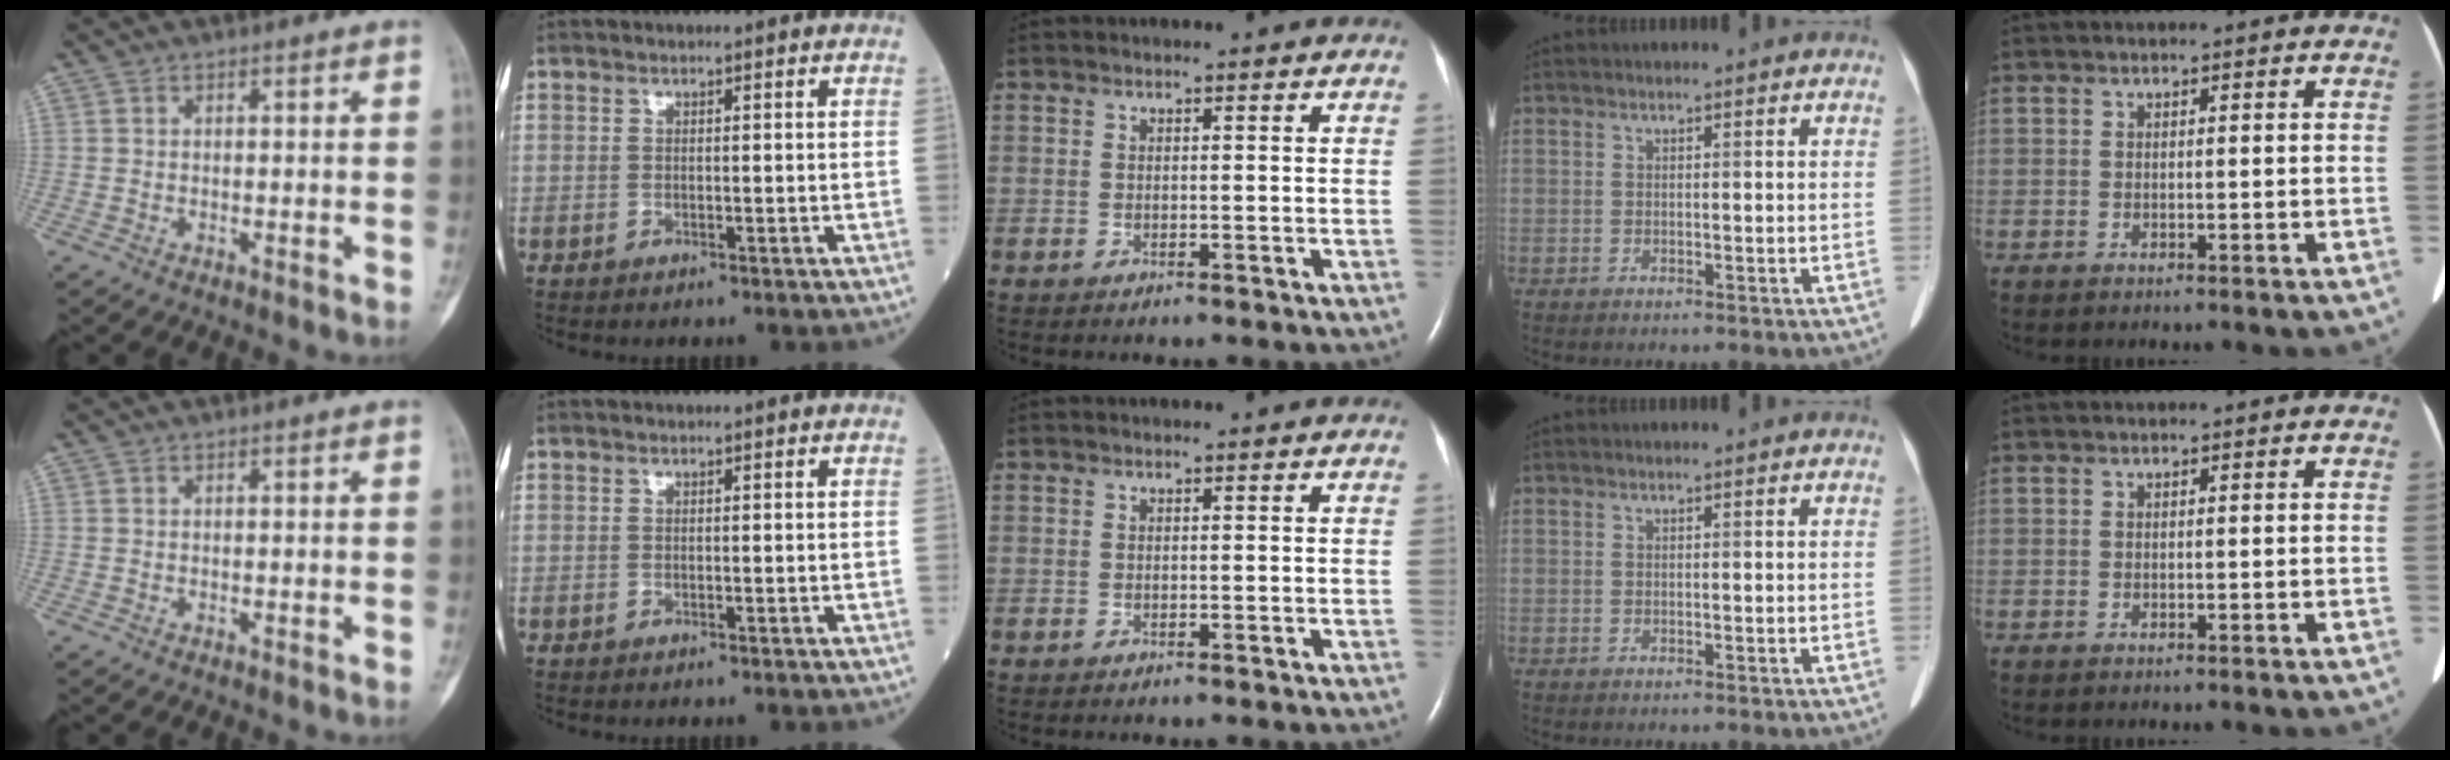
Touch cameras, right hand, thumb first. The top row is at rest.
{}